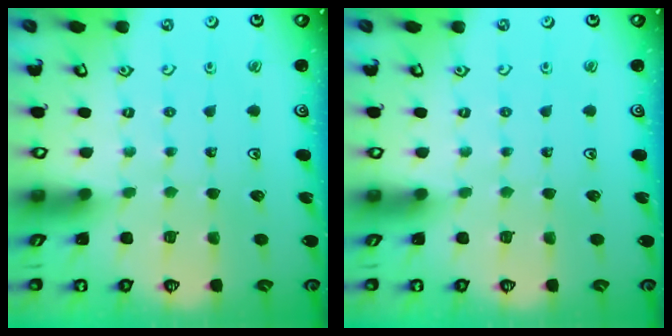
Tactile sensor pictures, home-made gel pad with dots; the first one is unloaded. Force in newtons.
{"total": 0.0}